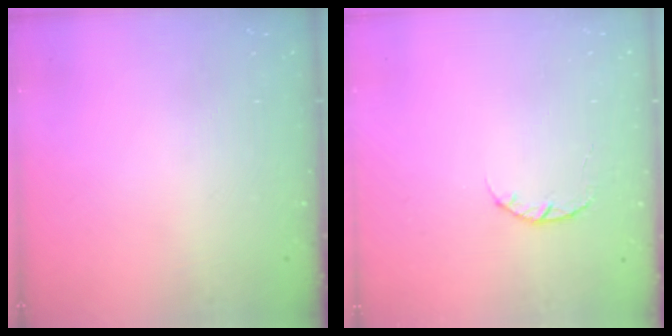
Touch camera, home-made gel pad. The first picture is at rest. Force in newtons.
{"total": 3.4, "press": 3.4, "slide": 0.5}